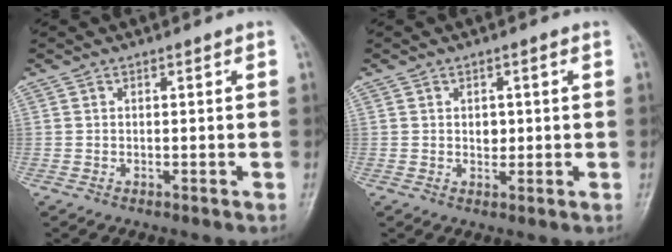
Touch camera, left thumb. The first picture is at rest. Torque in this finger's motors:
{"motor_torque": [0.00, 0.01, 0.22, 0.07, 0.00]}